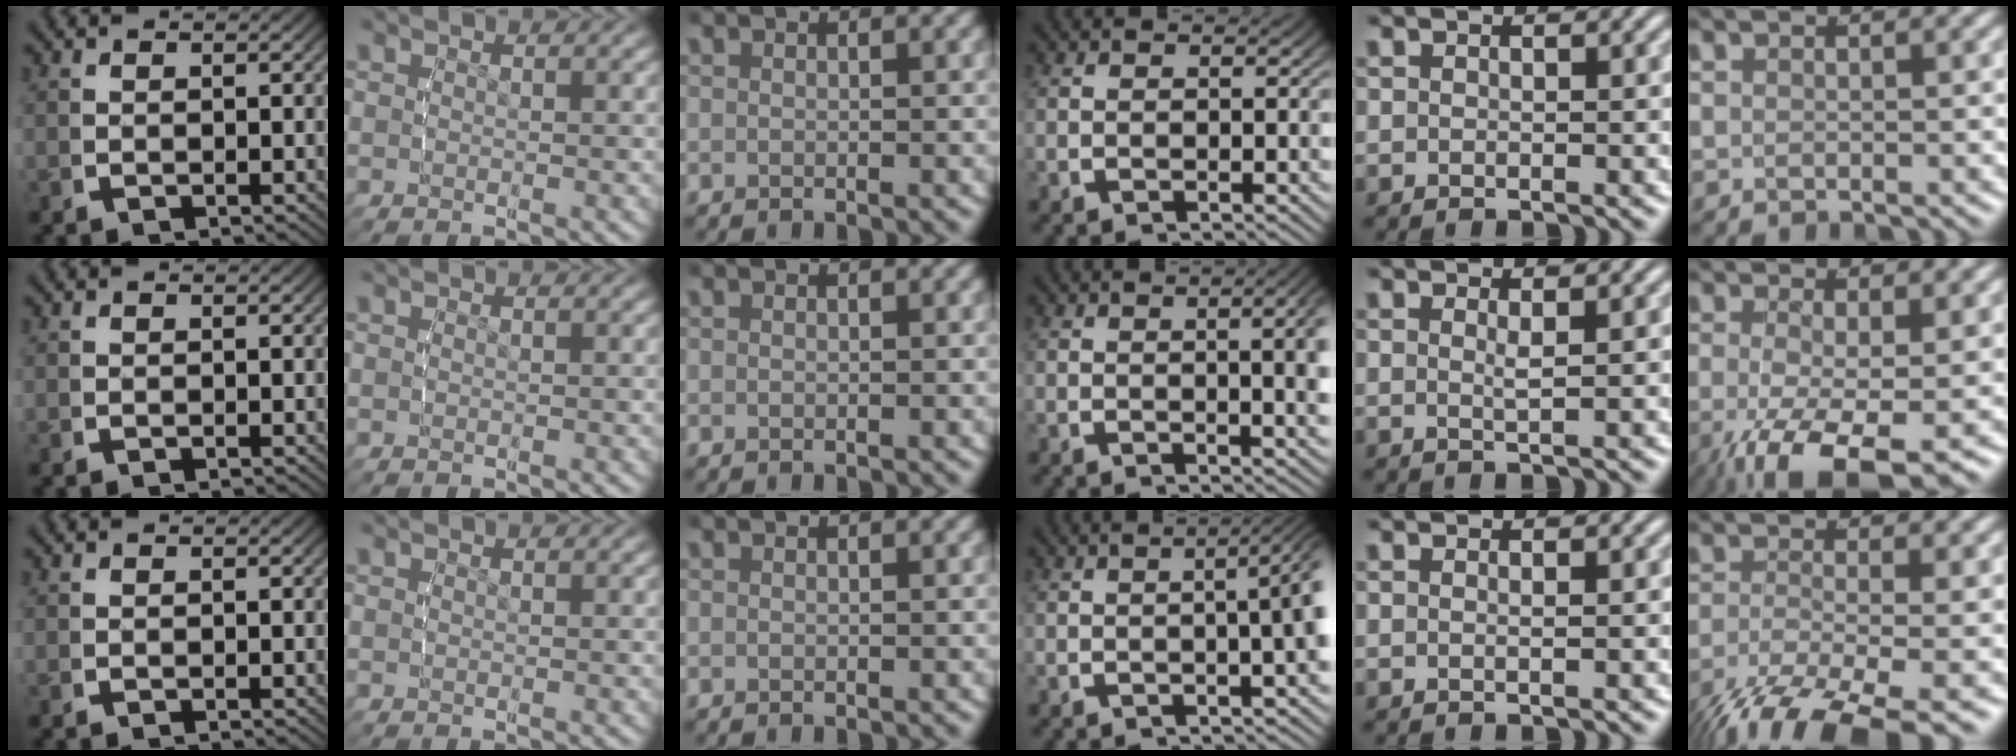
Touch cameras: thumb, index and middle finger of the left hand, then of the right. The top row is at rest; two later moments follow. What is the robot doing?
{"motion": "lift_and_place", "object": "condiment"}